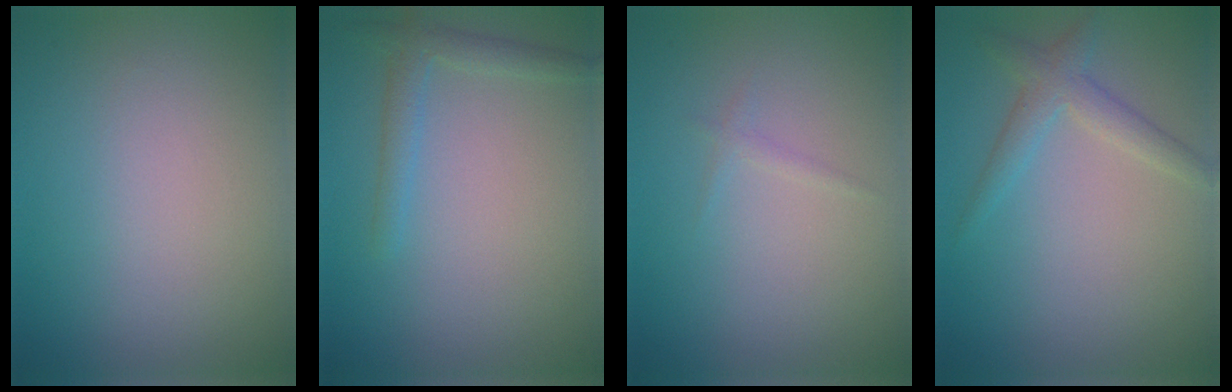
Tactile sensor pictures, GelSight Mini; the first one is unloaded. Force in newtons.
{"total": 1.9, "press": 1.9, "slide": 0.1}
{"total": 0.6, "press": 0.6, "slide": 0.1}
{"total": 2.4, "press": 2.4, "slide": 0.2}